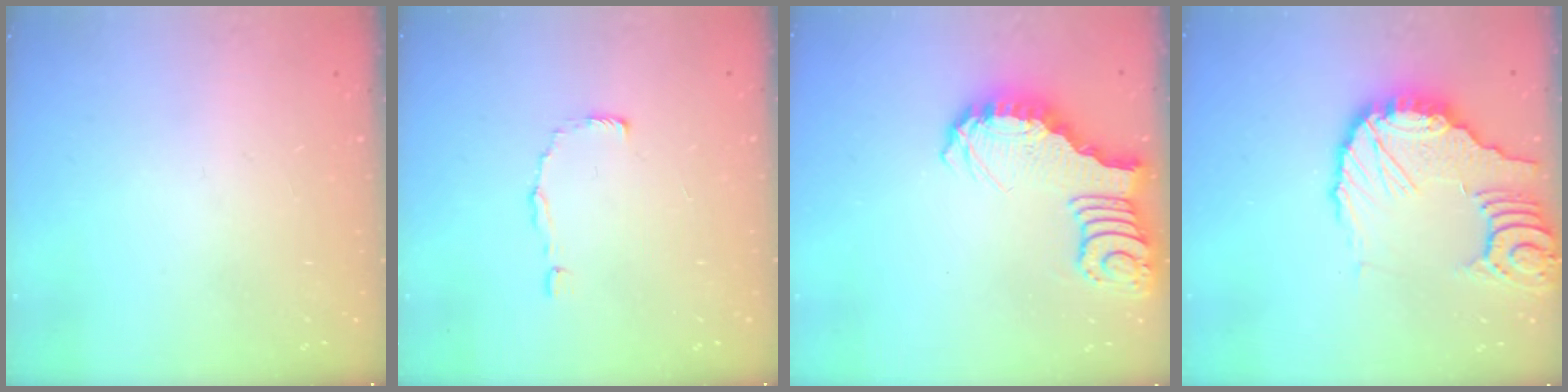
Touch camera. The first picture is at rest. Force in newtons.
{"total": 2.0, "press": 2.0, "slide": 0.1}
{"total": 3.4, "press": 3.3, "slide": 0.7}
{"total": 14.8, "press": 14.7, "slide": 1.5}